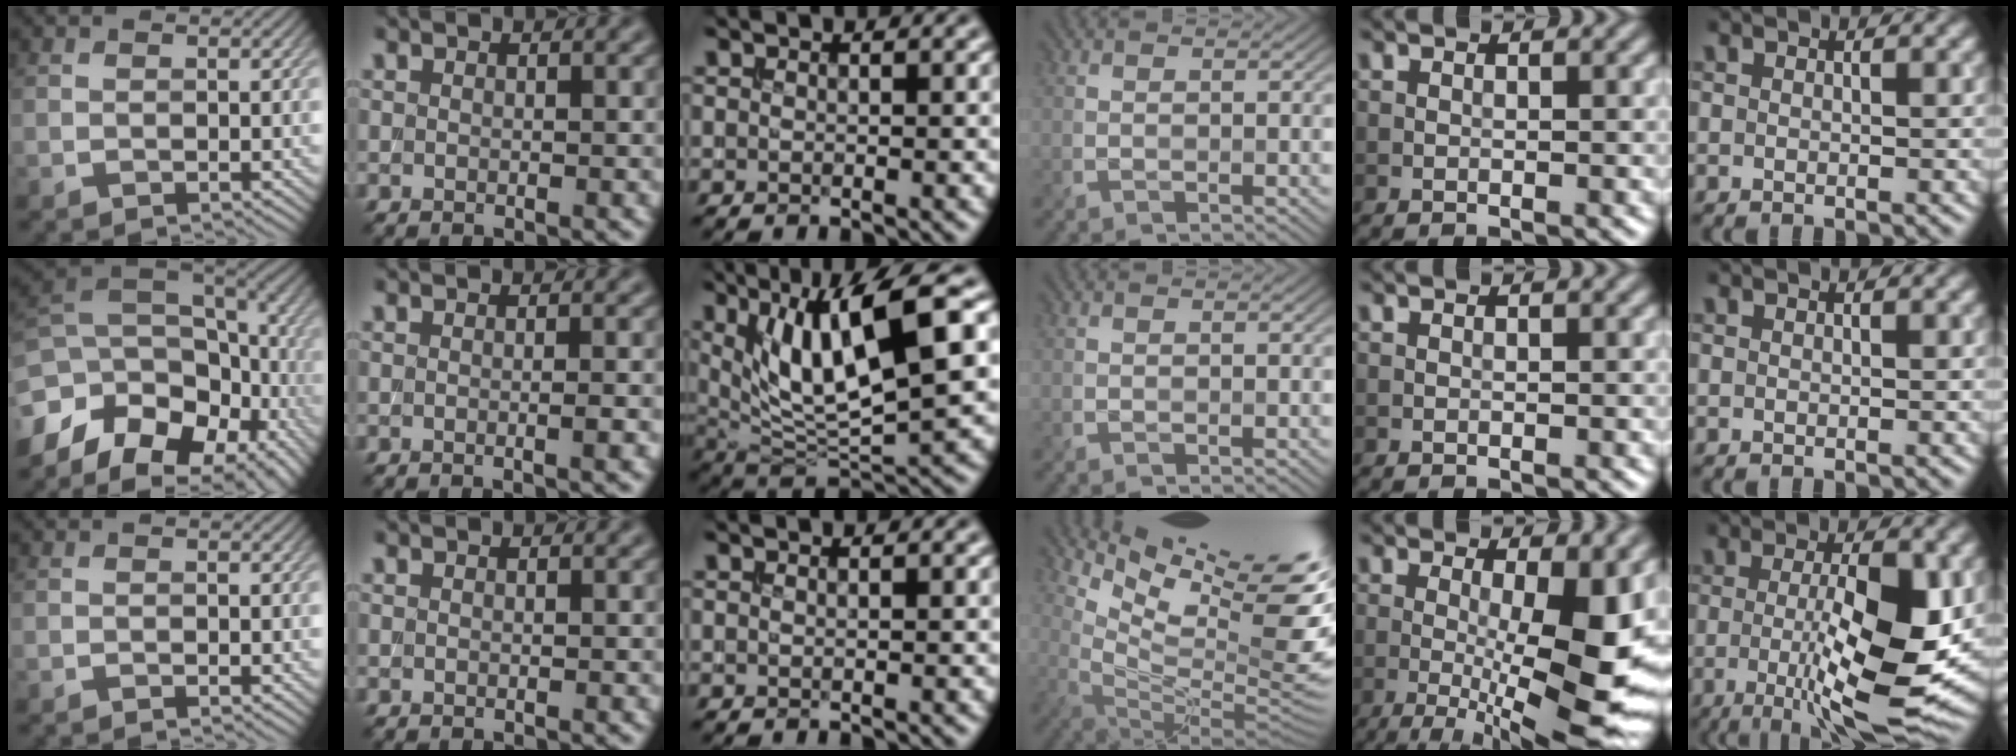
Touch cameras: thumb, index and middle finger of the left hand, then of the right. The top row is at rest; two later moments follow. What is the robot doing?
{"motion": "extract", "object": "backpack"}